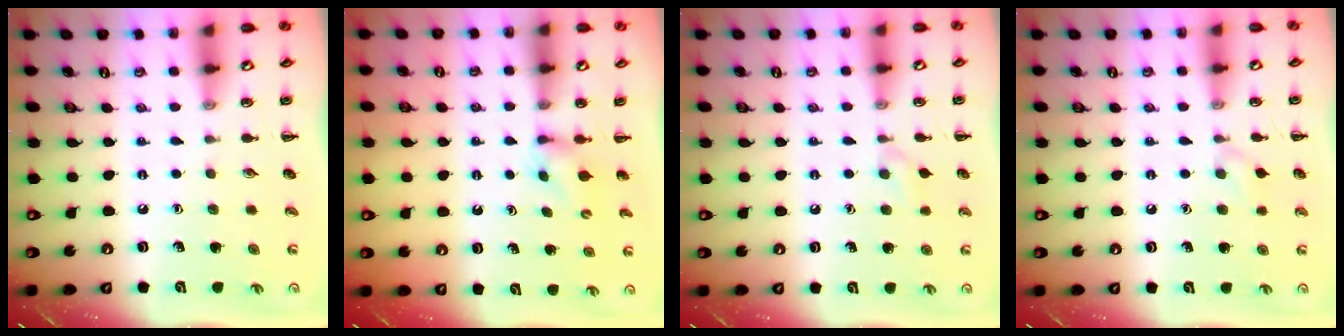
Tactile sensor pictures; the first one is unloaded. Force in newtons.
{"total": 2.8, "press": 2.5, "slide": 1.3}
{"total": 5.4, "press": 5.2, "slide": 1.6}
{"total": 4.5, "press": 4.2, "slide": 1.6}